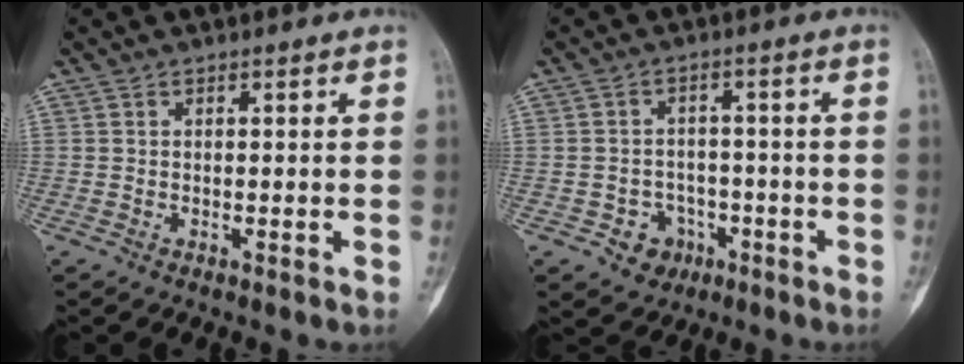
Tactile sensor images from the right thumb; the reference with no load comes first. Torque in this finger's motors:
{"motor_torque": [0.36, 0.30, 0.28, -0.17, 0.15]}